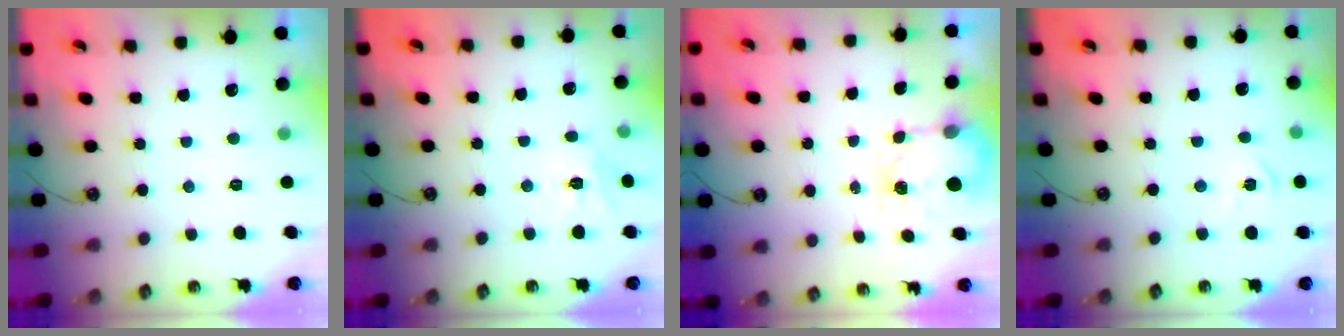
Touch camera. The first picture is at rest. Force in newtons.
{"total": 7.8, "press": 7.8, "slide": 0.7}
{"total": 3.9, "press": 3.8, "slide": 0.5}
{"total": 6.2, "press": 6.1, "slide": 0.6}